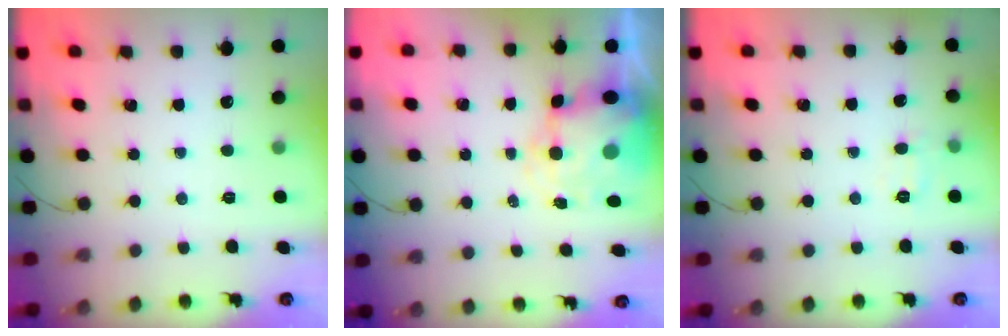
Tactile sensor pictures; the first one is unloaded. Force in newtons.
{"total": 7.7, "press": 7.4, "slide": 2.1}
{"total": 6.4, "press": 6.2, "slide": 1.4}